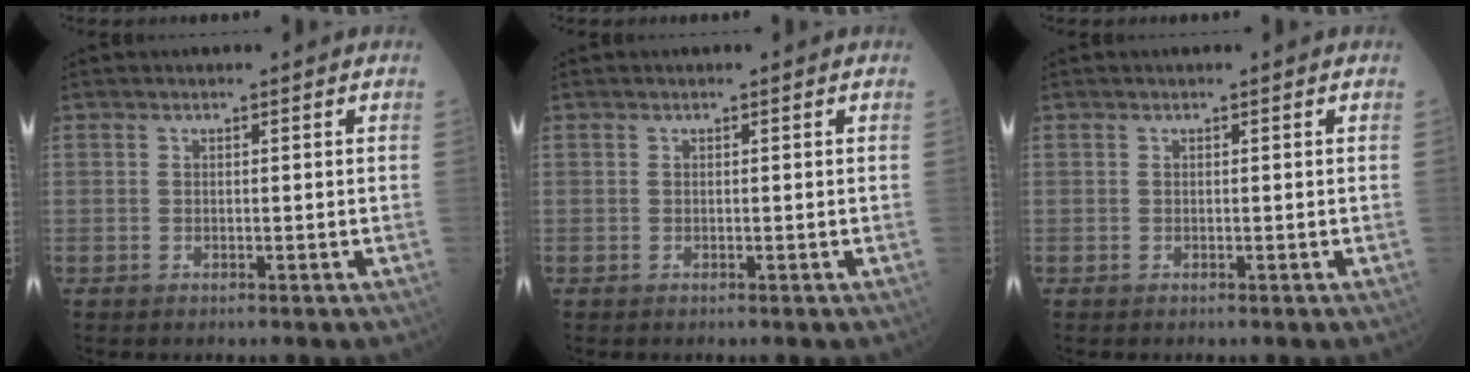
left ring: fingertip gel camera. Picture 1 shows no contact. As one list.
[{"total": 0.0}, {"total": 0.0}]